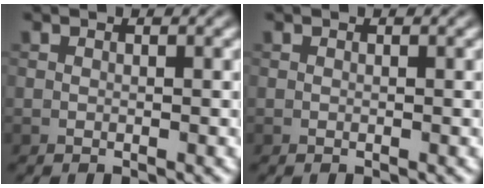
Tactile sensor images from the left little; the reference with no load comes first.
{"total": 0.0}